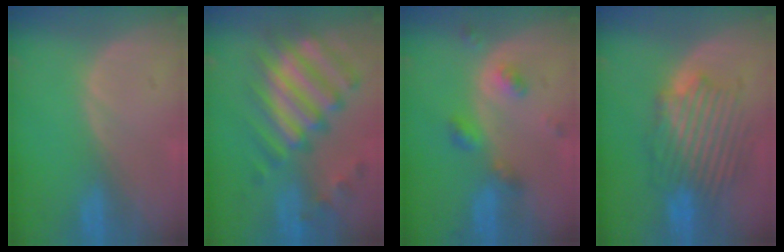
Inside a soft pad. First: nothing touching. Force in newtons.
{"total": 12.3, "press": 10.6, "slide": 6.3}
{"total": 5.0, "press": 4.4, "slide": 2.3}
{"total": 8.7, "press": 8.6, "slide": 1.6}